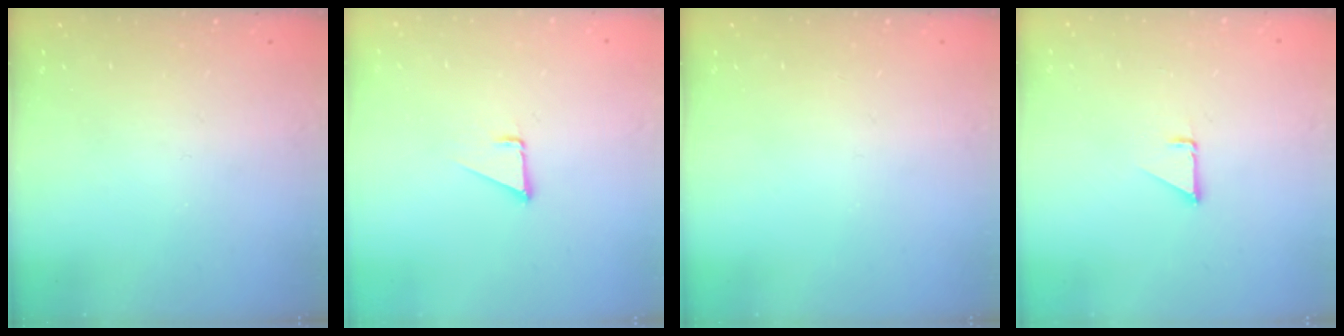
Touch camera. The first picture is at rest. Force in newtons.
{"total": 1.7, "press": 1.7, "slide": 0.1}
{"total": 0.0}
{"total": 1.4, "press": 1.3, "slide": 0.1}